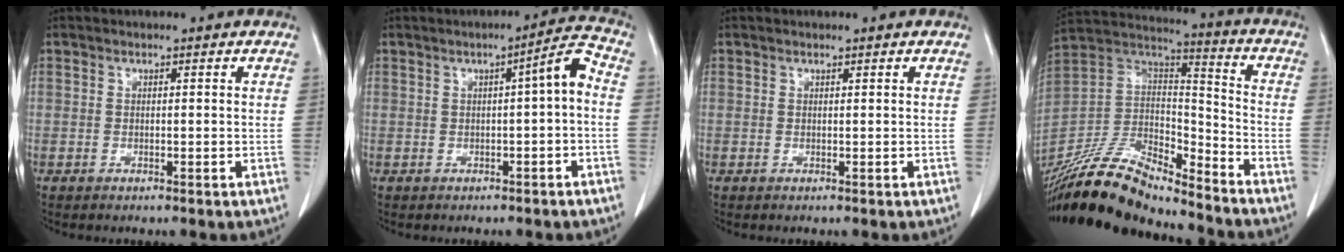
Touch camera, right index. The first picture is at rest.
{"total": 4.4, "force": [-0.4, 0.2, 4.4], "torque": [-0.060, 0.015, -0.007]}
{"total": 0.0}
{"total": 21.3, "force": [-19.0, 4.0, 8.6], "torque": [-0.183, 0.003, -0.341]}